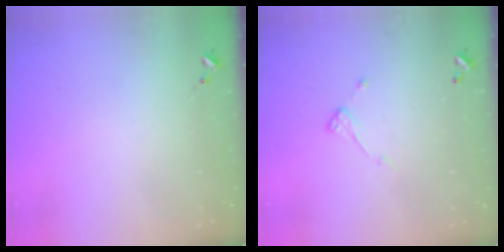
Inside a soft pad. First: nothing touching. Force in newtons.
{"total": 7.3, "press": 7.3, "slide": 0.5}